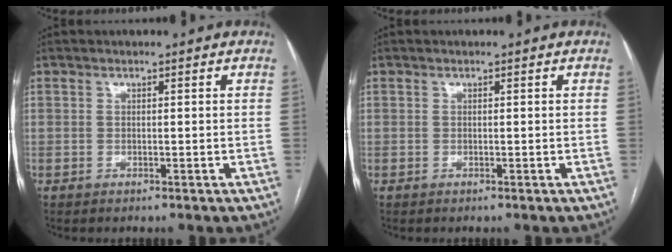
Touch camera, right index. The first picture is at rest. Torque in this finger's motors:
{"motor_torque": [0.00, 0.00, 0.00, 0.00]}